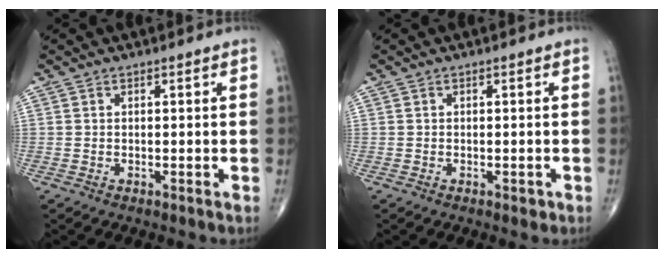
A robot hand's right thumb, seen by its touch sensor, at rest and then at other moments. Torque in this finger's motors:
{"motor_torque": [0.22, -0.02, -0.27, -0.22, 0.06]}